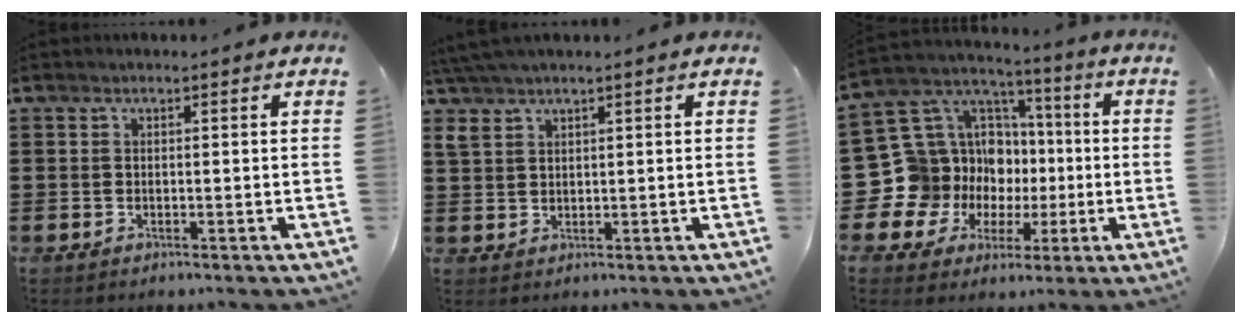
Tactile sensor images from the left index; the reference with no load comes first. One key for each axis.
{"total": 3.1, "fx": 2.4, "fy": 0.6, "fz": 1.8, "tx": -0.044, "ty": 0.004, "tz": 0.046}
{"total": 16.4, "fx": -2.6, "fy": 15.5, "fz": 4.7, "tx": -0.145, "ty": -0.028, "tz": -0.009}